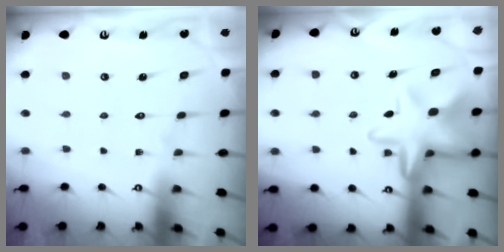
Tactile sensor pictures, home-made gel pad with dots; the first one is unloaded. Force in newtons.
{"total": 13.9, "press": 13.7, "slide": 2.3}